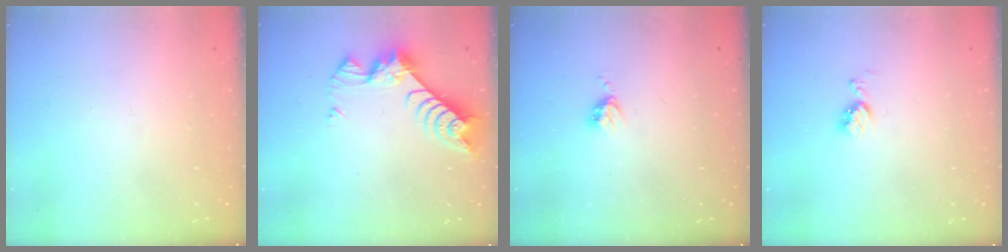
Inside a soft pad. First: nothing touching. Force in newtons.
{"total": 7.6, "press": 7.5, "slide": 0.7}
{"total": 3.6, "press": 3.6, "slide": 0.4}
{"total": 4.9, "press": 4.9, "slide": 0.5}